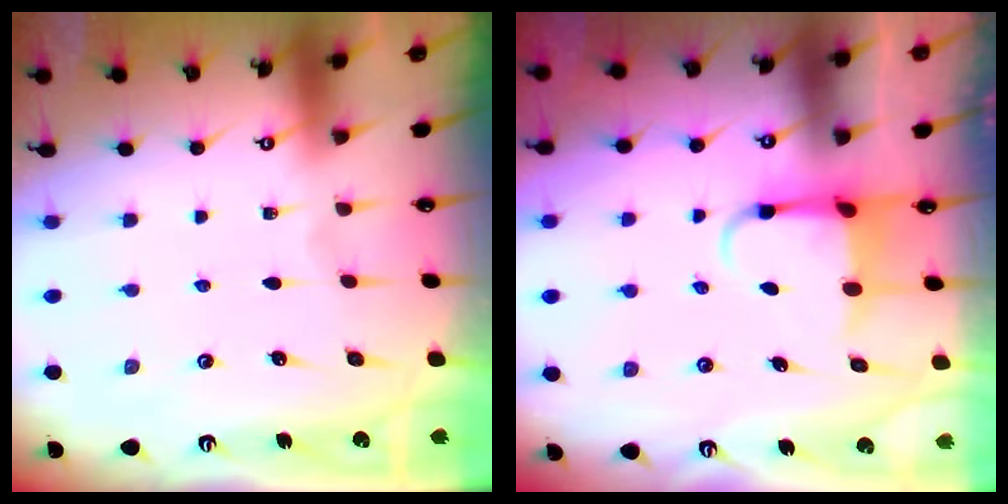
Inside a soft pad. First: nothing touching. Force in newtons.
{"total": 3.7, "press": 3.6, "slide": 0.7}